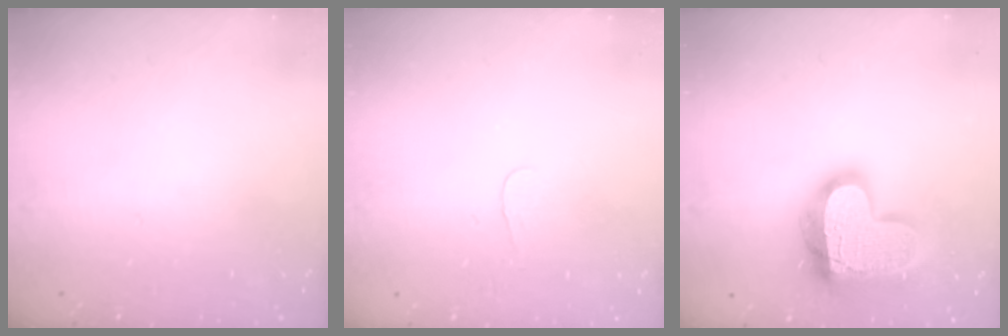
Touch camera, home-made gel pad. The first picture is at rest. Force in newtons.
{"total": 2.8, "press": 2.7, "slide": 0.3}
{"total": 20.2, "press": 20.1, "slide": 1.7}